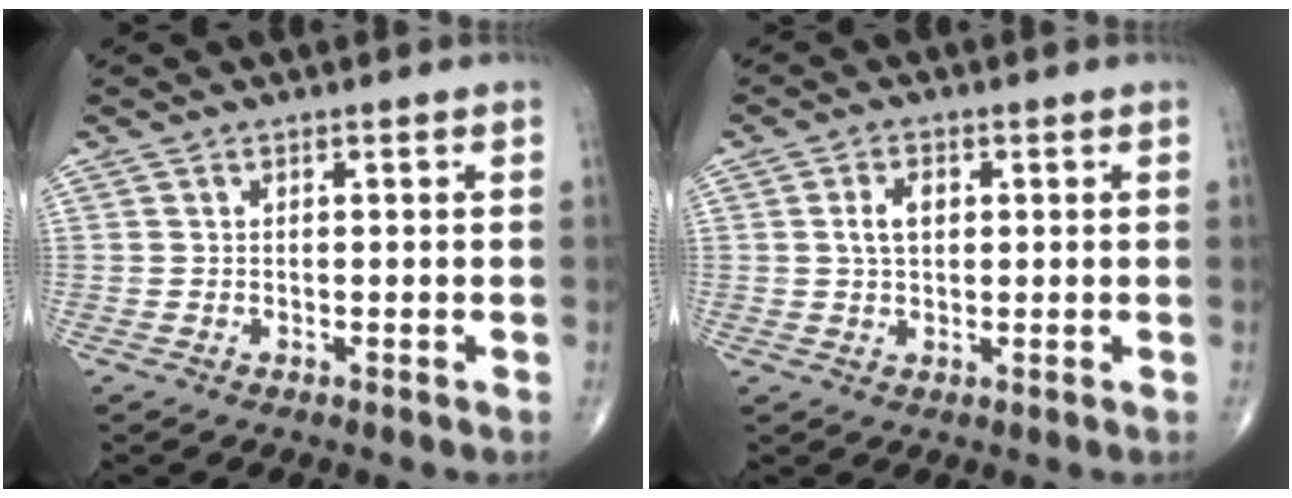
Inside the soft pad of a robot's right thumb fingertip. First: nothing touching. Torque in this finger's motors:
{"motor_torque": [0.29, 1.42, 0.74, 0.25, 0.03]}